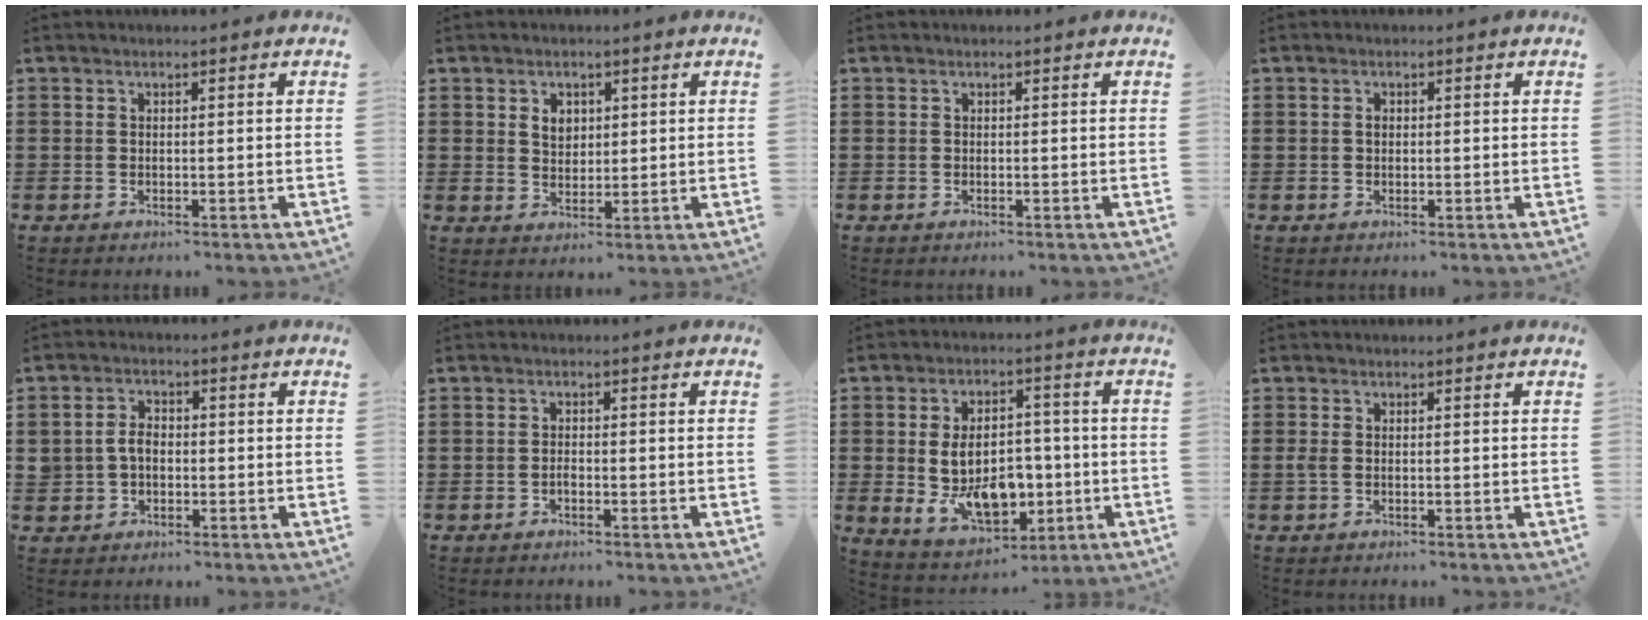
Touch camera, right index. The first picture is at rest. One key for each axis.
{"total": 2.9, "fx": 1.2, "fy": 2.2, "fz": 1.5, "tx": -0.038, "ty": 0.009, "tz": 0.022}
{"total": 0.0}
{"total": 0.9, "fx": 0.1, "fy": 0.6, "fz": 0.6, "tx": -0.015, "ty": 0.000, "tz": 0.002}
{"total": 3.1, "fx": -0.4, "fy": 2.5, "fz": 1.9, "tx": -0.050, "ty": 0.004, "tz": -0.012}
{"total": 0.9, "fx": -0.6, "fy": 0.4, "fz": 0.5, "tx": -0.012, "ty": -0.005, "tz": -0.010}
{"total": 10.7, "fx": -1.6, "fy": 6.8, "fz": 8.1, "tx": -0.137, "ty": 0.001, "tz": -0.029}
{"total": 1.0, "fx": -0.2, "fy": 0.3, "fz": 0.9, "tx": -0.026, "ty": -0.004, "tz": -0.005}